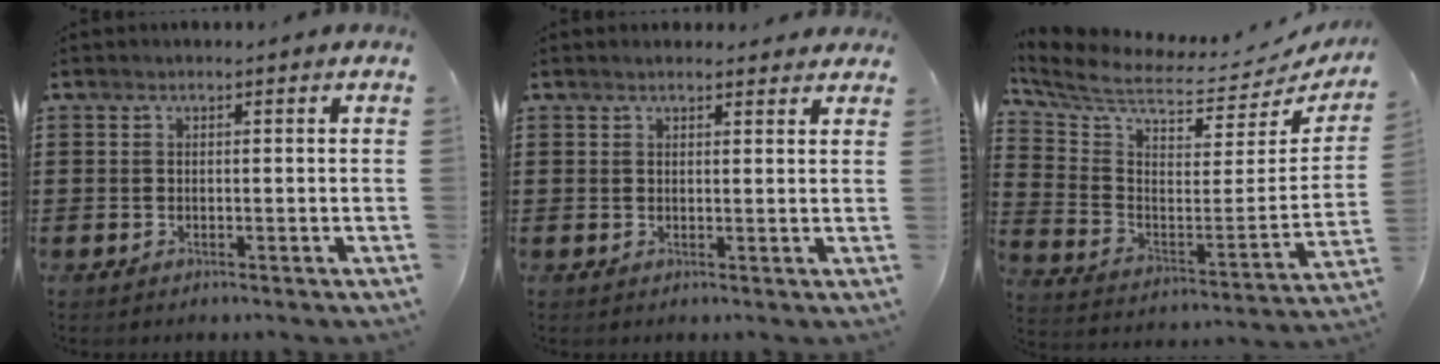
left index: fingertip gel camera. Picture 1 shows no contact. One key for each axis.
{"total": 1.3, "fx": 1.2, "fy": 0.2, "fz": 0.5, "tx": -0.012, "ty": 0.003, "tz": 0.022}
{"total": 5.0, "fx": 4.5, "fy": 0.8, "fz": 2.1, "tx": -0.071, "ty": -0.067, "tz": 0.072}